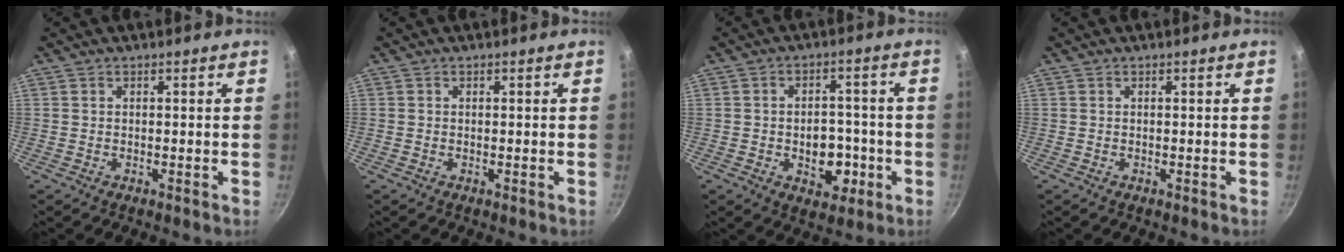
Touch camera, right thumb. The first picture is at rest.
{"total": 0.0}
{"total": 8.7, "force": [-2.3, 6.0, 5.9], "torque": [-0.046, 0.014, -0.027]}
{"total": 0.0}